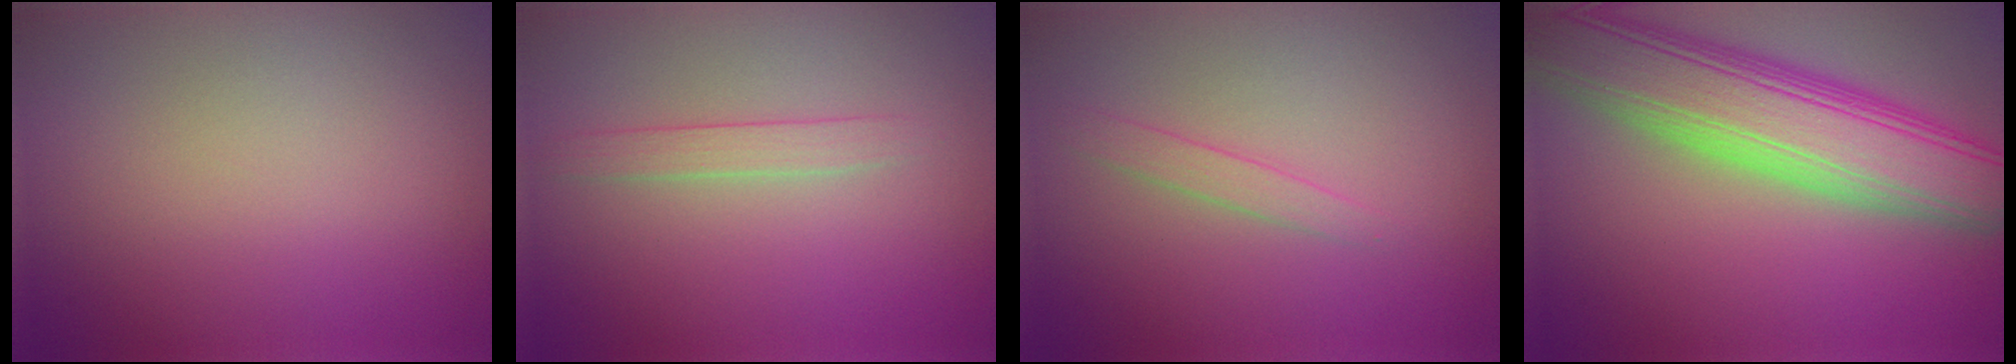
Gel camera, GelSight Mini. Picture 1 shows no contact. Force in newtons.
{"total": 1.5, "press": 1.4, "slide": 0.1}
{"total": 1.3, "press": 1.3, "slide": 0.0}
{"total": 10.8, "press": 10.7, "slide": 0.8}